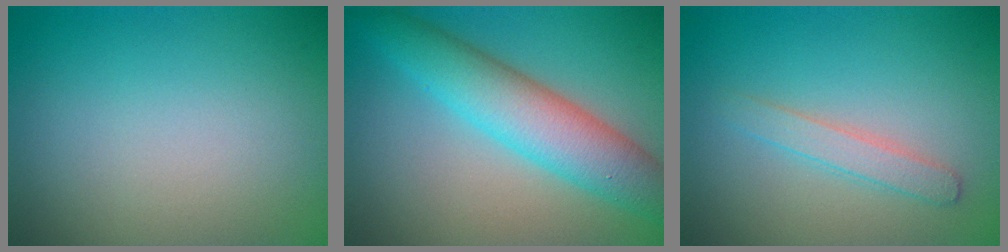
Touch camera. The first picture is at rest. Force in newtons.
{"total": 6.4, "press": 6.4, "slide": 0.2}
{"total": 1.7, "press": 1.7, "slide": 0.1}